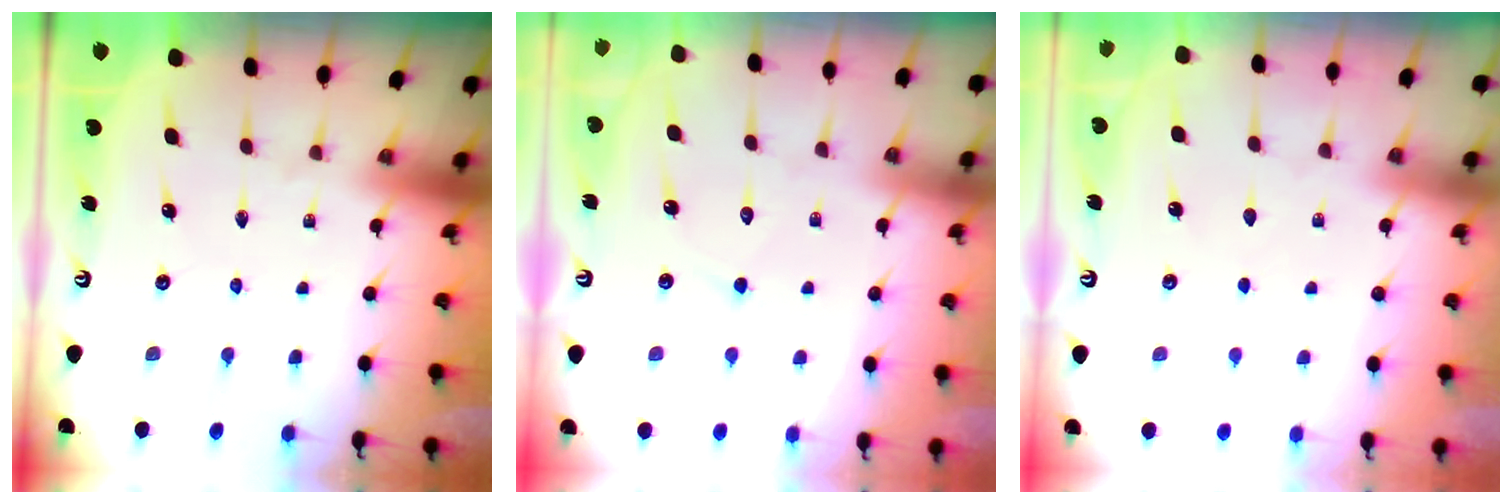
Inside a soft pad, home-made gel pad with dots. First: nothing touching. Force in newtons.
{"total": 5.3, "press": 5.2, "slide": 0.4}
{"total": 3.3, "press": 3.2, "slide": 0.3}